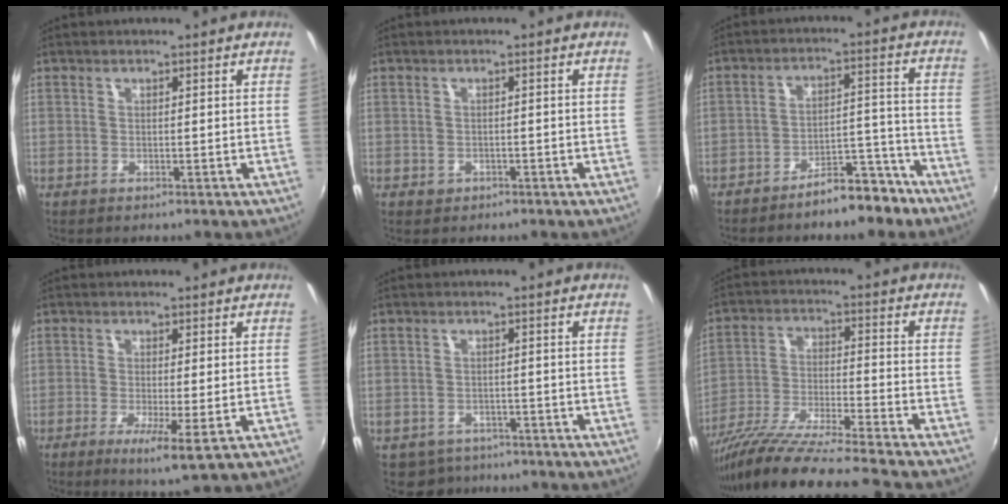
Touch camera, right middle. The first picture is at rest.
{"total": 1.6, "force": [-0.8, 1.4, 0.5], "torque": [-0.011, -0.004, -0.009]}
{"total": 9.2, "force": [-7.6, 3.2, 3.9], "torque": [-0.056, 0.039, -0.098]}
{"total": 5.0, "force": [-1.7, 0.3, 4.7], "torque": [-0.094, -0.019, -0.030]}
{"total": 4.3, "force": [-3.3, 2.8, 0.3], "torque": [-0.020, -0.004, -0.051]}
{"total": 16.8, "force": [-14.5, -1.3, 8.4], "torque": [-0.160, -0.045, -0.253]}